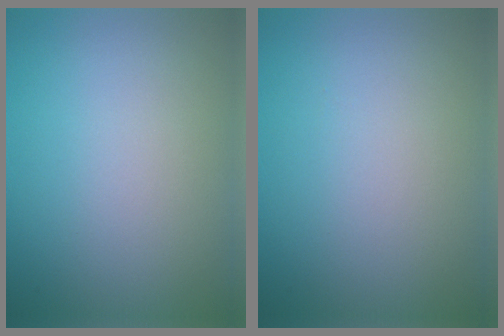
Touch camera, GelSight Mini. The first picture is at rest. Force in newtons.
{"total": 0.0}